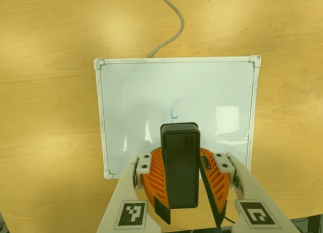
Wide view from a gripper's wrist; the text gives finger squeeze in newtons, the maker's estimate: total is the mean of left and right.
{"total": 8.3, "left": 8.9, "right": 7.8}